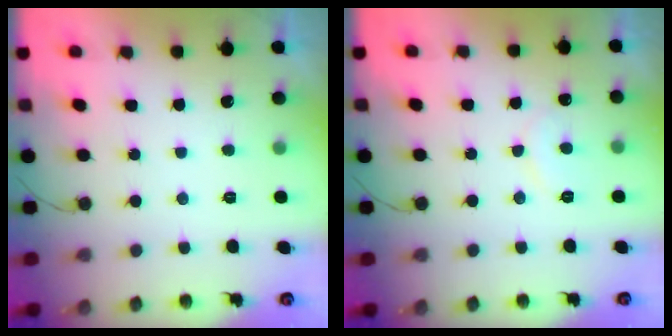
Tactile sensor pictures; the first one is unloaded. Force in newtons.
{"total": 7.1, "press": 7.1, "slide": 0.5}